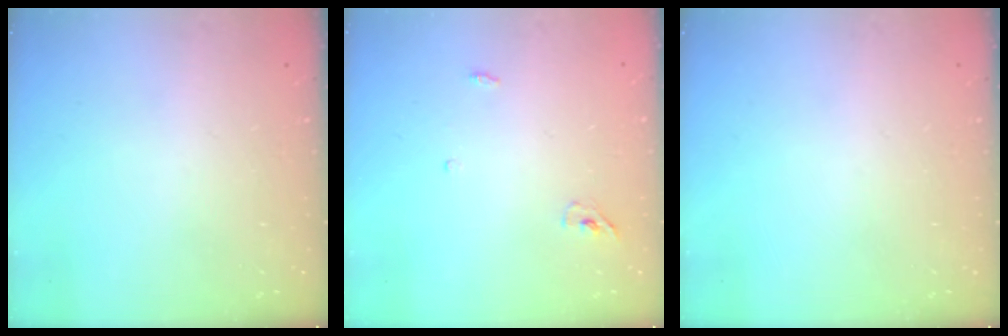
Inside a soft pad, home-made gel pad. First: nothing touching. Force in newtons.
{"total": 3.6, "press": 3.4, "slide": 1.1}
{"total": 0.0}